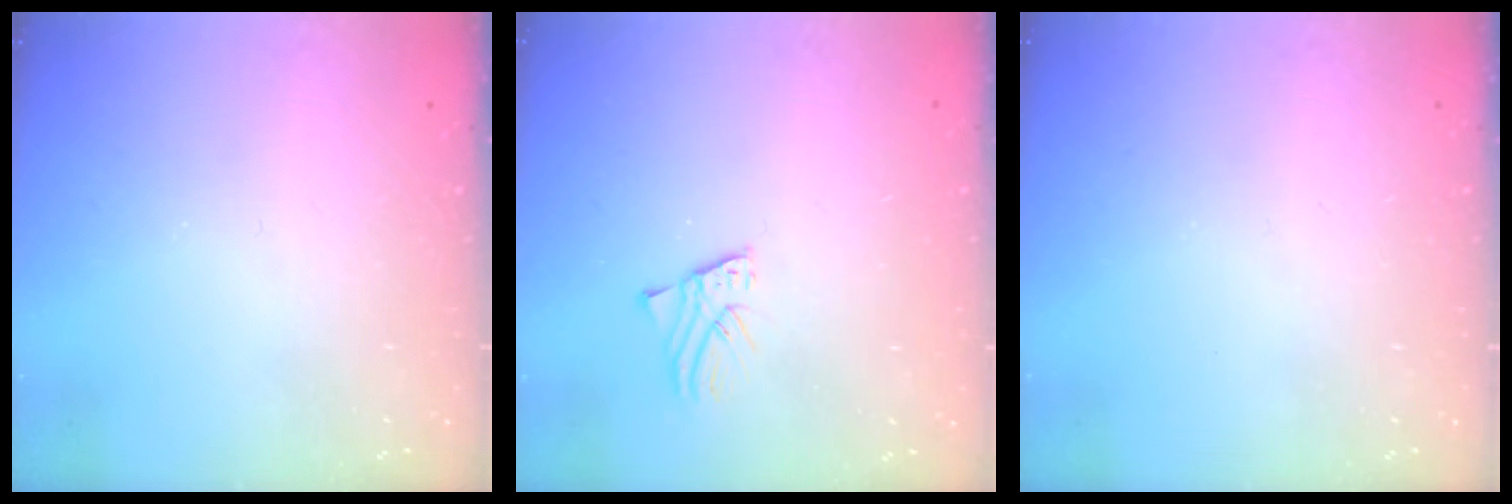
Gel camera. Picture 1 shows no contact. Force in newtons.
{"total": 1.6, "press": 1.6, "slide": 0.2}
{"total": 0.0}